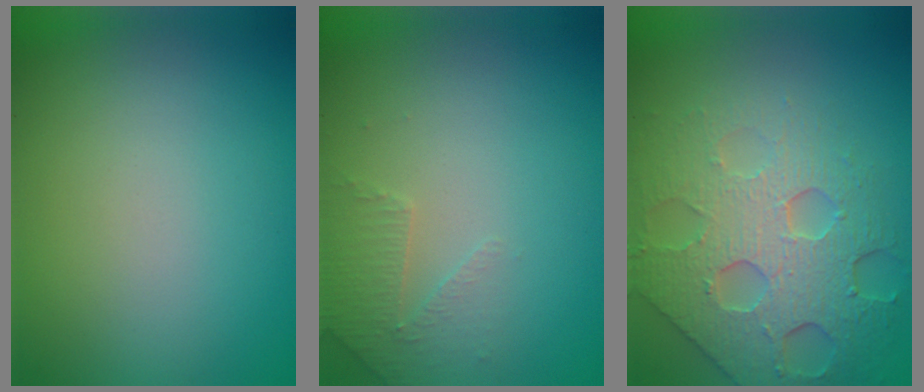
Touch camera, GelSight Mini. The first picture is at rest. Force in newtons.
{"total": 1.9, "press": 1.8, "slide": 0.5}
{"total": 7.1, "press": 5.5, "slide": 4.5}